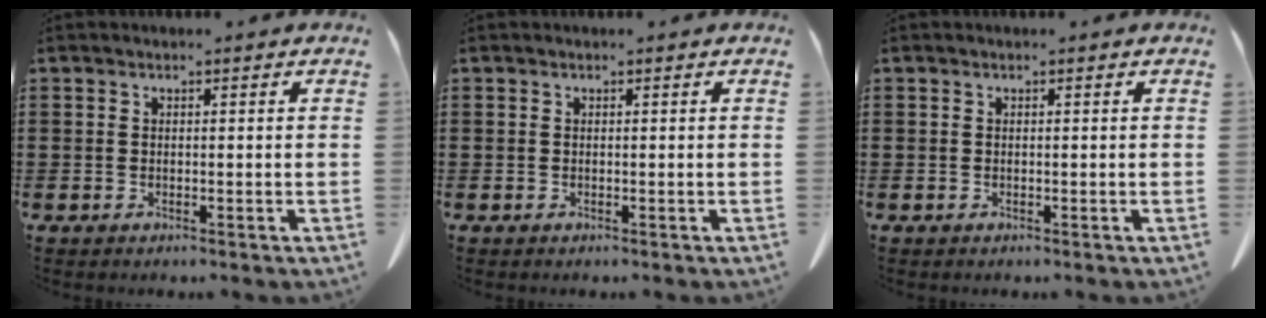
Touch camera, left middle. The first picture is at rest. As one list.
[{"total": 0.0}, {"total": 0.0}]